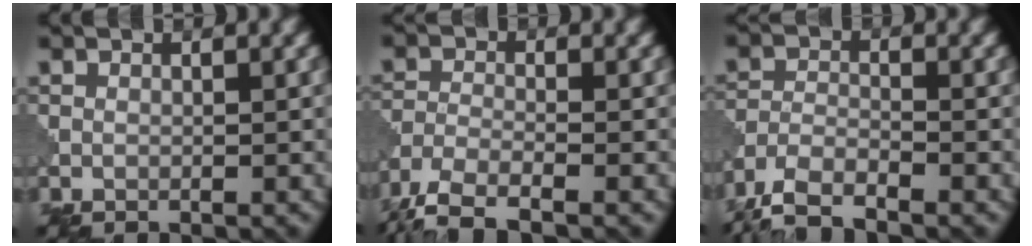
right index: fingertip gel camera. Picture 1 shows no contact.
{"total": 5.3, "force": [-4.3, 1.2, 2.9], "torque": [-0.059, -0.012, -0.092]}
{"total": 4.9, "force": [-4.2, 1.1, 2.3], "torque": [-0.046, -0.008, -0.091]}